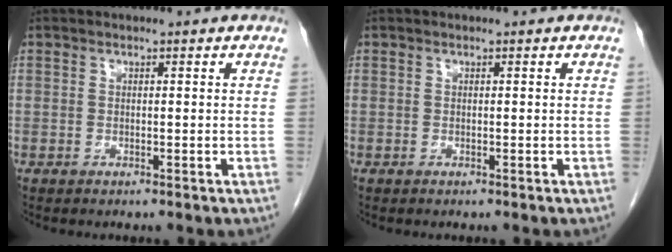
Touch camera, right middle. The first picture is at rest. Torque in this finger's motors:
{"motor_torque": [-0.14, 0.00, -0.04, 0.00]}